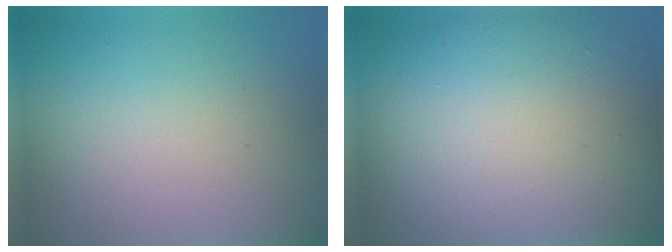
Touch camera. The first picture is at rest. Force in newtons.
{"total": 15.9, "press": 15.9, "slide": 1.0}